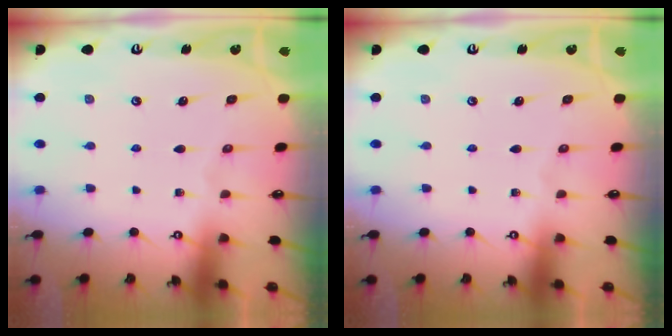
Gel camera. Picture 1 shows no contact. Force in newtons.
{"total": 0.0}